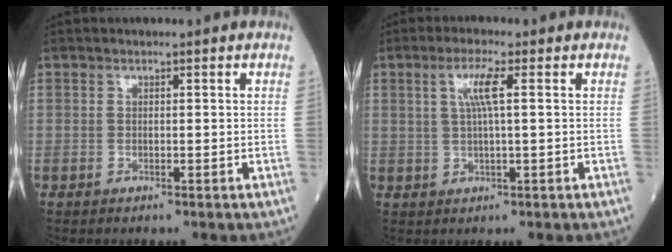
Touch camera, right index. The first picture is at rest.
{"total": 4.2, "force": [1.2, -0.1, 4.0], "torque": [-0.081, 0.006, 0.023]}